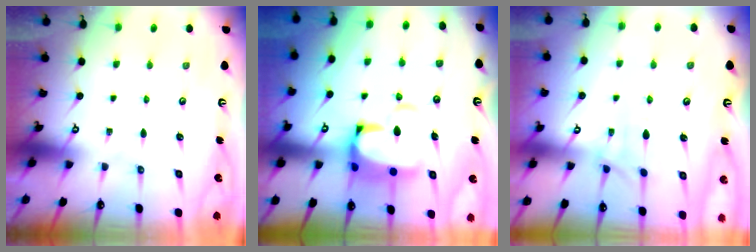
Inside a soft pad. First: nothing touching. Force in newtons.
{"total": 4.7, "press": 4.5, "slide": 1.4}
{"total": 0.8, "press": 0.0, "slide": 0.8}